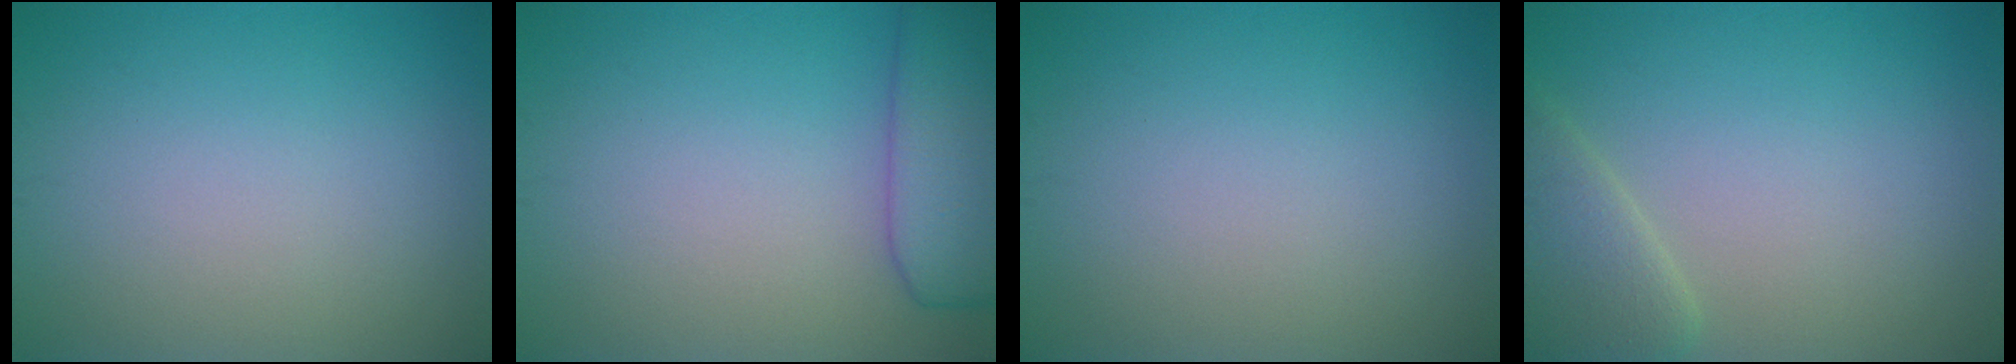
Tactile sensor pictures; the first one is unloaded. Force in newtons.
{"total": 6.1, "press": 6.1, "slide": 0.4}
{"total": 0.0}
{"total": 3.3, "press": 3.3, "slide": 0.3}